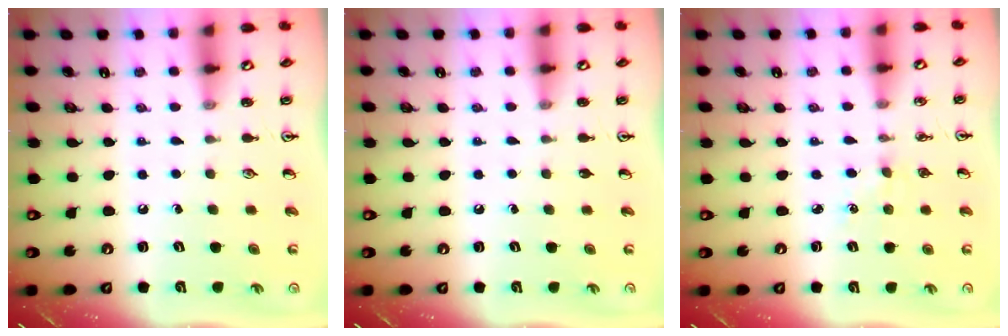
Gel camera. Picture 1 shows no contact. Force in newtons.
{"total": 0.0}
{"total": 2.5, "press": 2.5, "slide": 0.4}